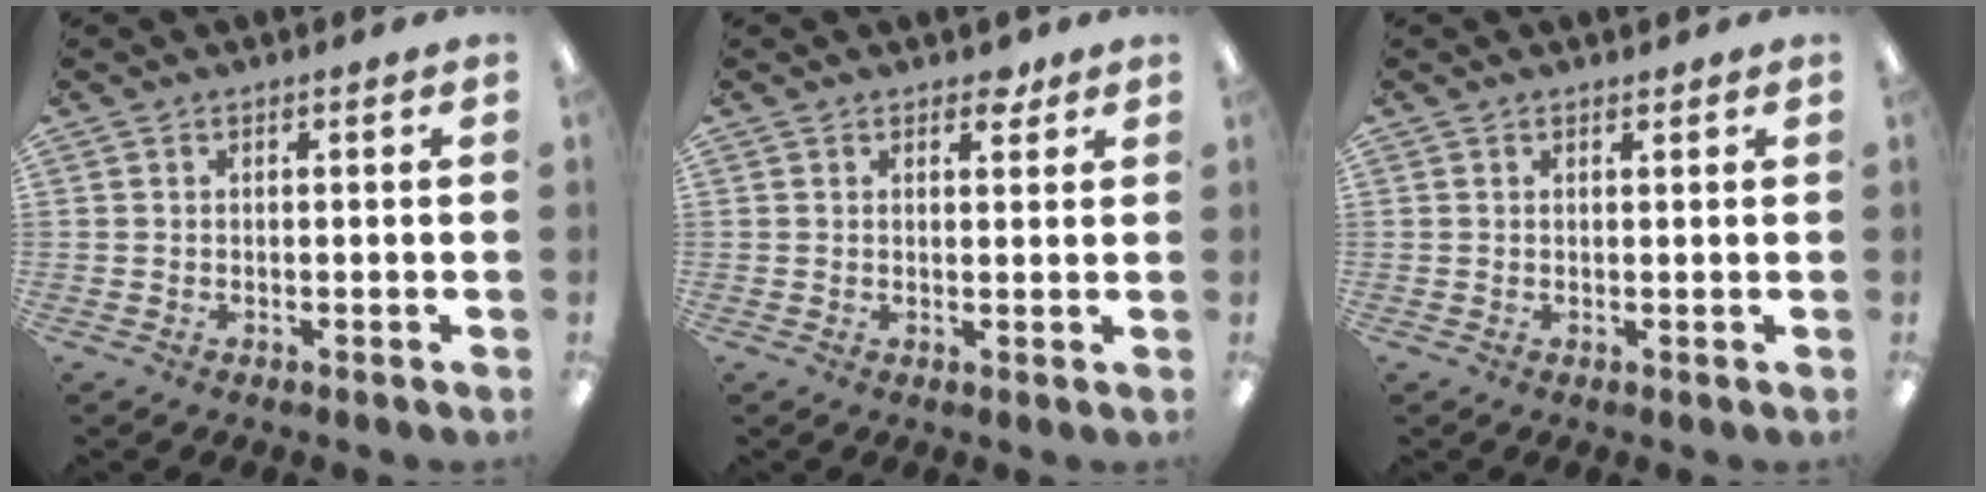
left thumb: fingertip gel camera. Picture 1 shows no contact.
{"total": 3.1, "force": [2.3, 1.8, 1.2], "torque": [0.005, -0.011, 0.037]}
{"total": 0.9, "force": [0.8, 0.4, 0.1], "torque": [0.006, -0.004, 0.014]}